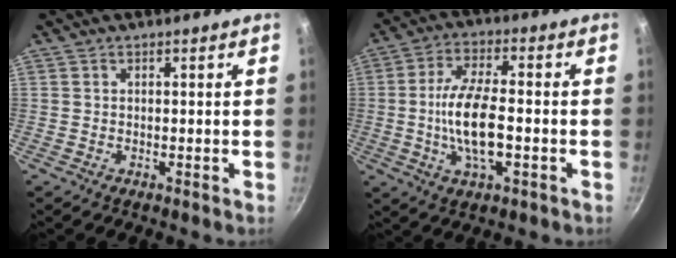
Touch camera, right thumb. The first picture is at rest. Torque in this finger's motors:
{"motor_torque": [1.86, 3.15, 2.14, -0.63, 0.79]}